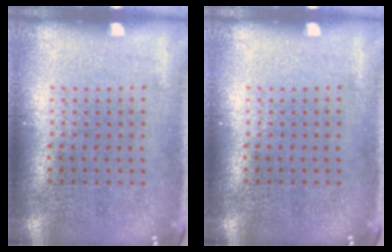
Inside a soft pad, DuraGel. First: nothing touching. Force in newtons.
{"total": 0.0}